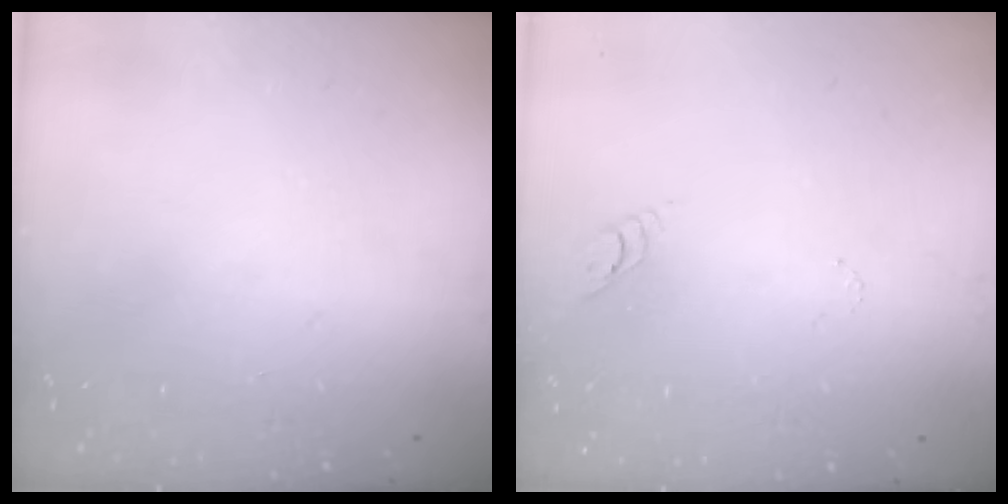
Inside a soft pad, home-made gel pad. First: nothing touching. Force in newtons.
{"total": 2.9, "press": 2.9, "slide": 0.4}